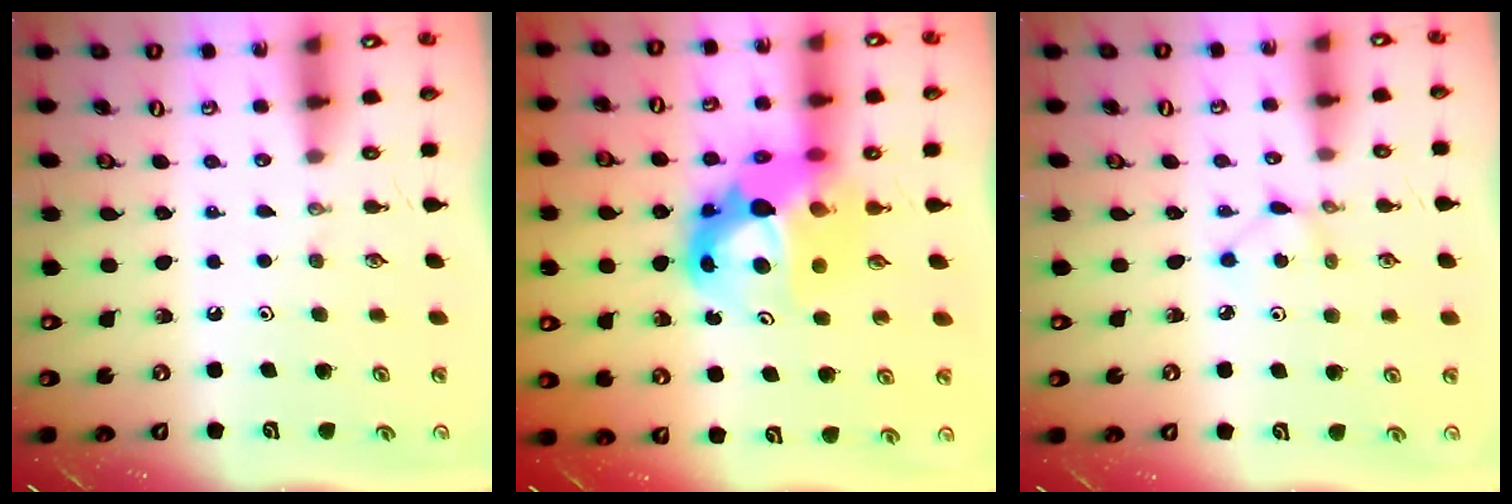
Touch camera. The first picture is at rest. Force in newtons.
{"total": 15.3, "press": 15.2, "slide": 1.2}
{"total": 1.9, "press": 1.9, "slide": 0.2}